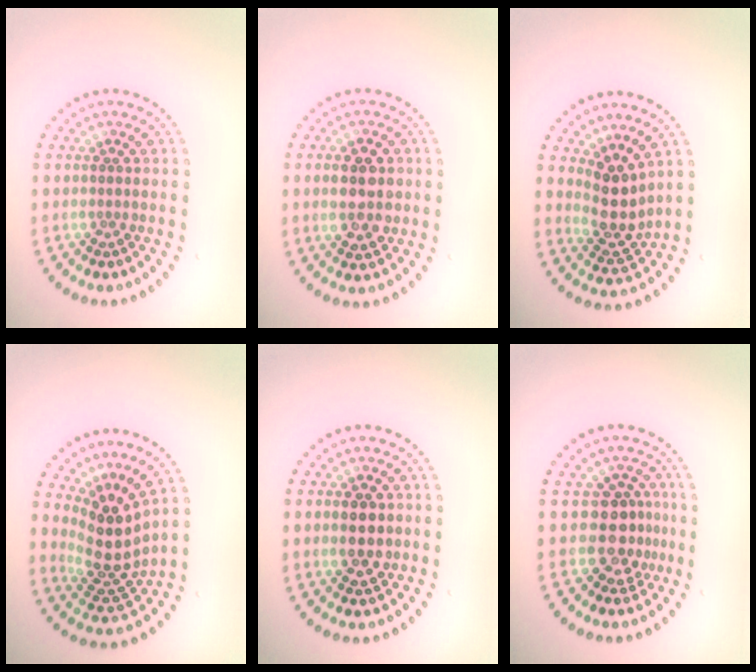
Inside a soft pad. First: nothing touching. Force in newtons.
{"total": 4.4, "press": 4.3, "slide": 0.5}
{"total": 3.7, "press": 2.9, "slide": 2.2}
{"total": 4.3, "press": 3.3, "slide": 2.8}
{"total": 2.8, "press": 2.8, "slide": 0.3}
{"total": 3.4, "press": 2.8, "slide": 2.0}